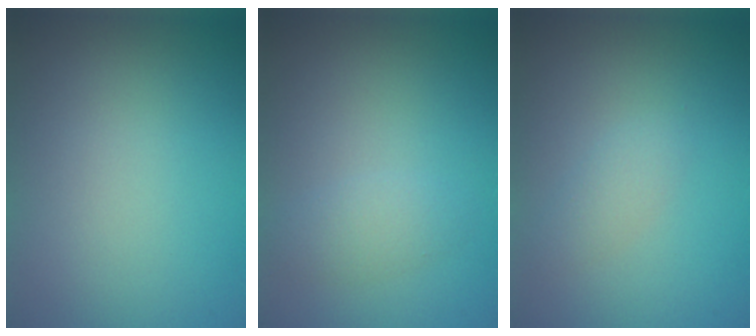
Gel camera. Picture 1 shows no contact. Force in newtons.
{"total": 1.6, "press": 1.6, "slide": 0.0}
{"total": 1.3, "press": 1.3, "slide": 0.1}